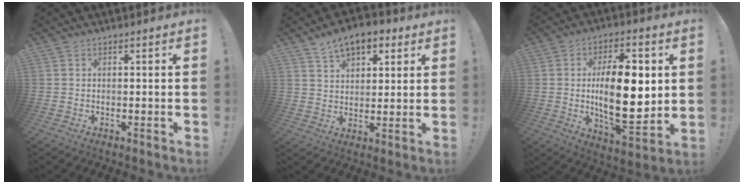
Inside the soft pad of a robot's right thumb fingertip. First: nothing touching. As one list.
[{"total": 9.5, "force": [5.9, 5.5, 4.9], "torque": [-0.077, -0.020, 0.111]}, {"total": 20.6, "force": [1.4, 9.4, 18.3], "torque": [-0.306, -0.007, 0.020]}]